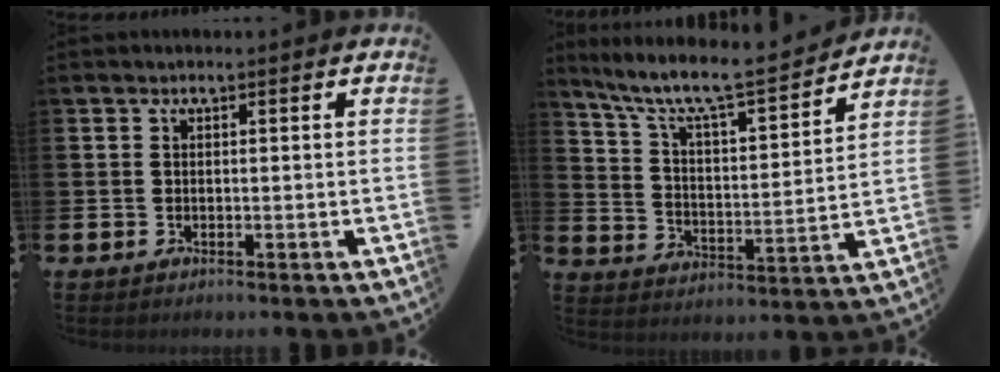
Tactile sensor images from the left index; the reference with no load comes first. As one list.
[{"total": 8.9, "force": [7.7, 1.5, 4.1], "torque": [-0.108, -0.055, 0.125]}]